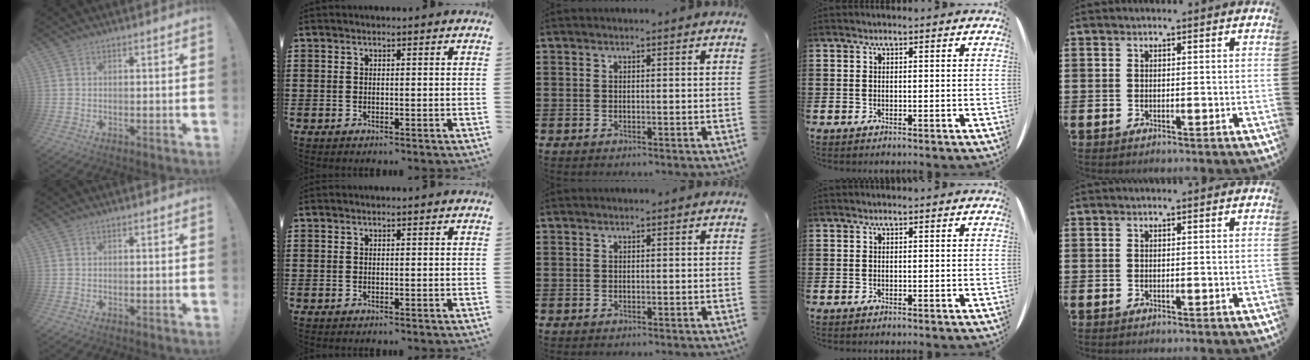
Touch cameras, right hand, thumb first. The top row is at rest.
{}